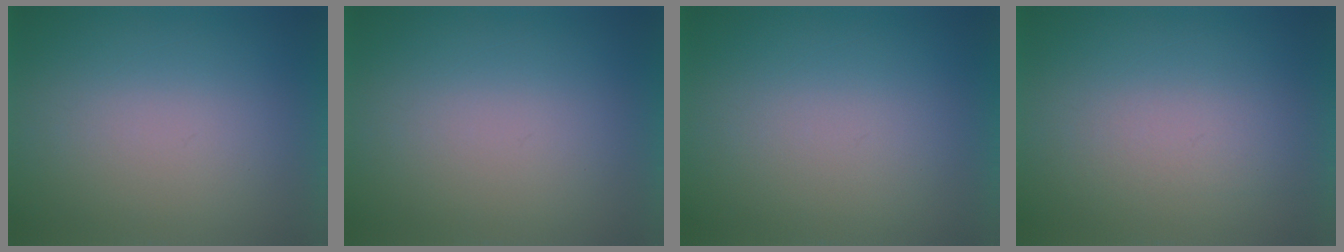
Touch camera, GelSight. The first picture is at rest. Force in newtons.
{"total": 0.0}
{"total": 0.0}
{"total": 1.4}